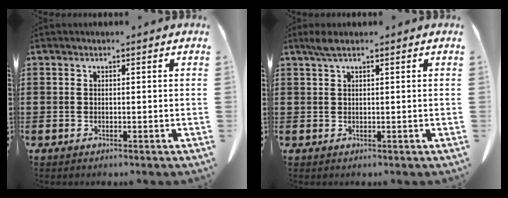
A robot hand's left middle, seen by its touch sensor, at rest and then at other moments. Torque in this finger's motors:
{"motor_torque": [0.36, -0.04, 0.00, 0.03]}